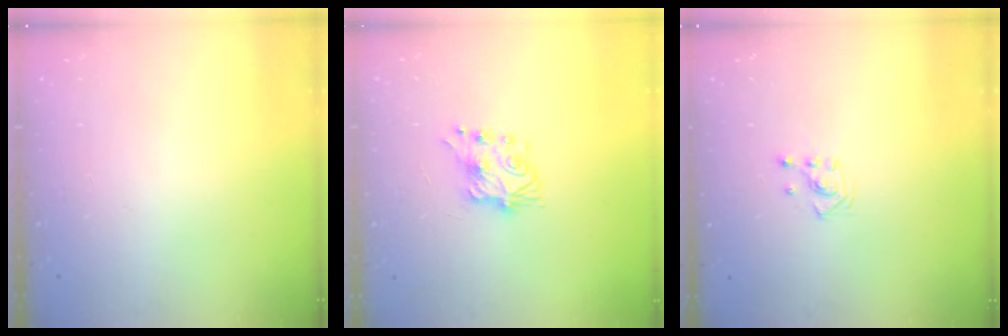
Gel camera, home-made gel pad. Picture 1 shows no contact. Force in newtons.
{"total": 7.1, "press": 7.1, "slide": 0.5}
{"total": 2.8, "press": 2.8, "slide": 0.3}